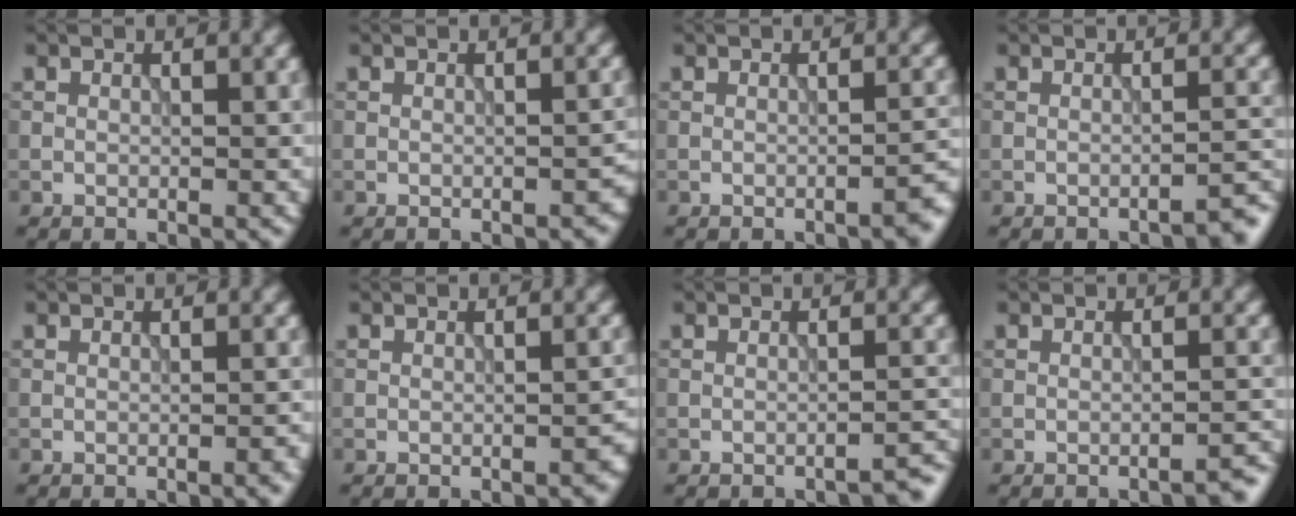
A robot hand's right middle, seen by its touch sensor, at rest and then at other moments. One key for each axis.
{"total": 0.9, "fx": -0.7, "fy": 0.3, "fz": 0.5, "tx": -0.008, "ty": 0.001, "tz": -0.008}
{"total": 1.7, "fx": -1.1, "fy": 0.3, "fz": 1.3, "tx": -0.010, "ty": 0.009, "tz": -0.018}
{"total": 2.4, "fx": -2.0, "fy": 0.3, "fz": 1.2, "tx": -0.001, "ty": 0.013, "tz": -0.035}
{"total": 1.1, "fx": -0.5, "fy": 0.2, "fz": 1.0, "tx": -0.009, "ty": 0.002, "tz": -0.008}
{"total": 1.1, "fx": -0.8, "fy": 0.2, "fz": 0.8, "tx": -0.011, "ty": 0.004, "tz": -0.010}
{"total": 2.0, "fx": -1.8, "fy": 0.2, "fz": 0.7, "tx": 0.005, "ty": 0.011, "tz": -0.029}
{"total": 1.9, "fx": -1.7, "fy": 0.3, "fz": 0.9, "tx": 0.002, "ty": 0.010, "tz": -0.028}